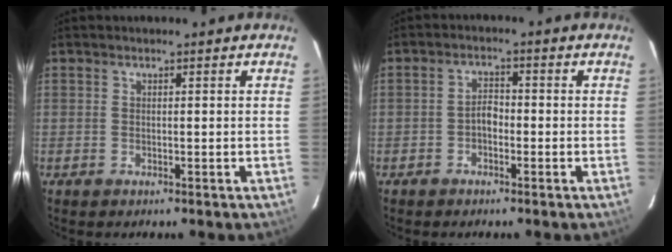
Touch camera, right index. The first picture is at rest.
{"total": 2.3, "force": [-1.2, 1.4, 1.5], "torque": [-0.028, 0.009, -0.022]}